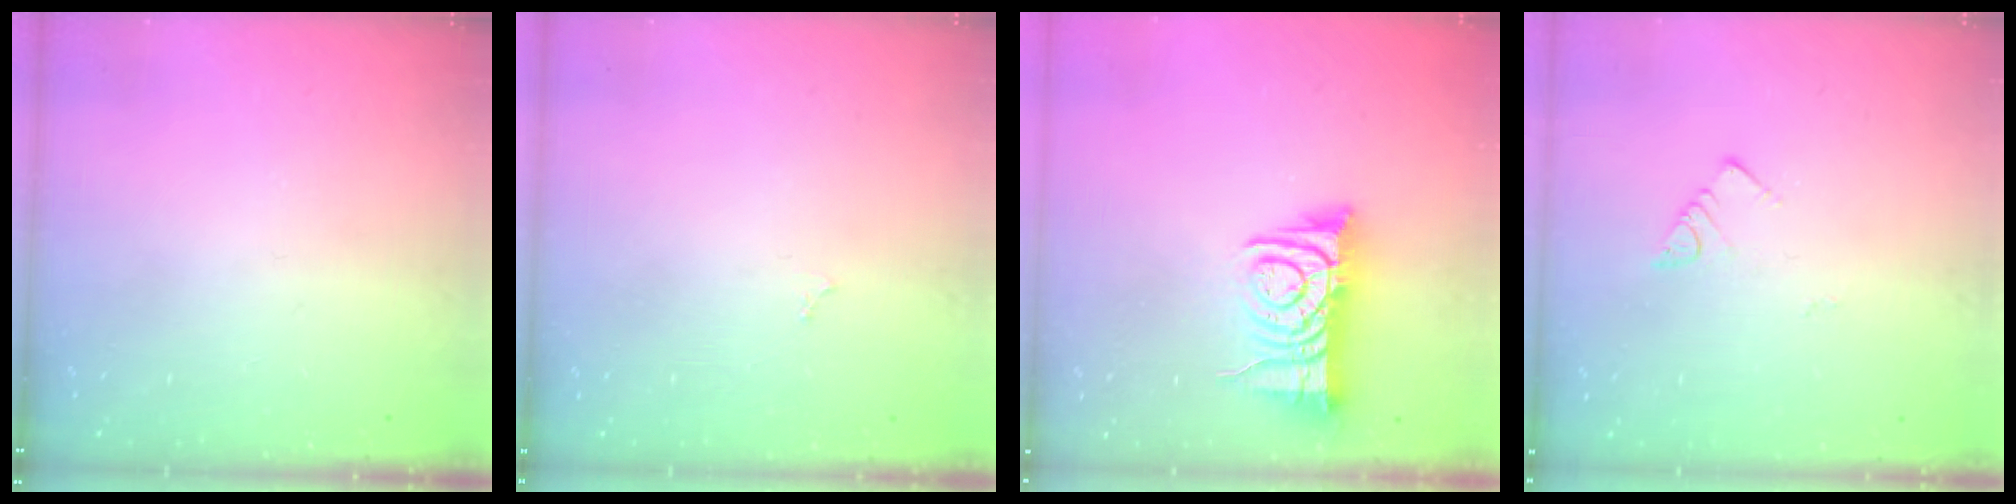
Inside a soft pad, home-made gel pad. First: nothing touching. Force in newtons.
{"total": 2.9, "press": 2.9, "slide": 0.4}
{"total": 10.2, "press": 10.1, "slide": 1.2}
{"total": 2.7, "press": 2.7, "slide": 0.3}